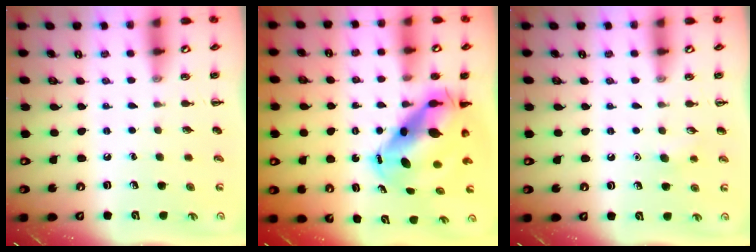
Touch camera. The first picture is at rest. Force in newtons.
{"total": 11.0, "press": 10.7, "slide": 2.7}
{"total": 5.5, "press": 5.3, "slide": 1.4}